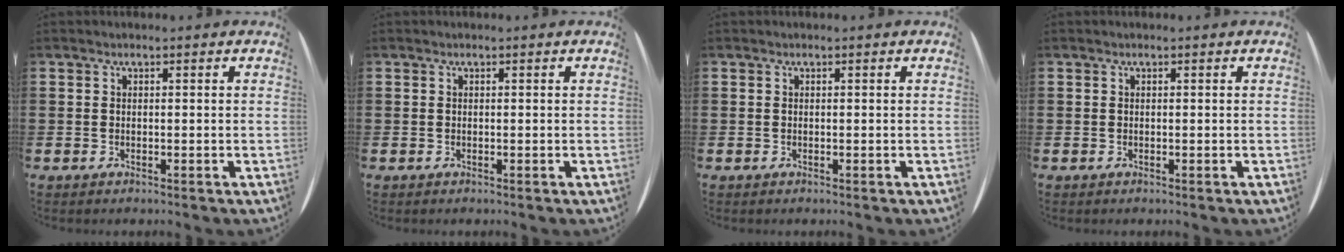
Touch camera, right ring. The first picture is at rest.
{"total": 0.0}
{"total": 0.0}
{"total": 0.0}